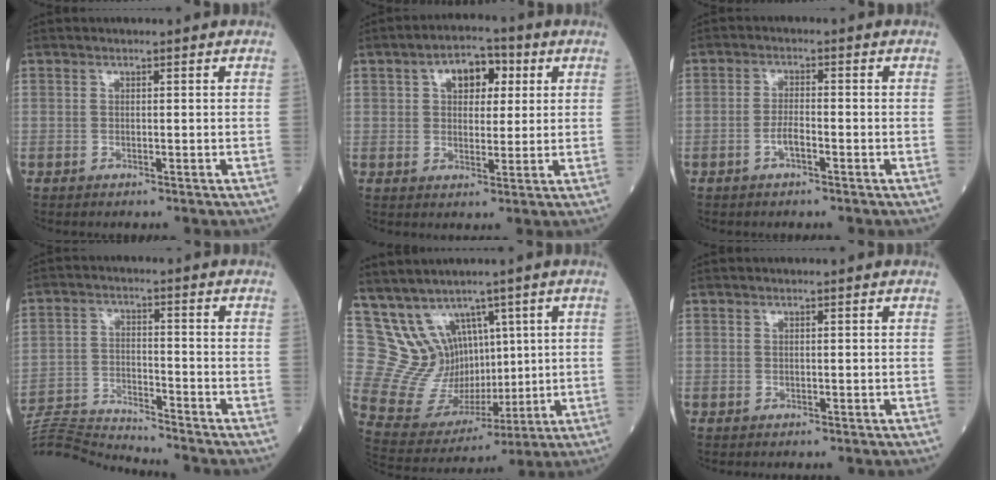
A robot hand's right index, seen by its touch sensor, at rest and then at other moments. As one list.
[{"total": 6.8, "force": [2.3, 3.9, 5.1], "torque": [-0.073, 0.024, 0.034]}, {"total": 2.6, "force": [-1.1, 0.8, 2.2], "torque": [-0.042, 0.002, -0.022]}, {"total": 10.7, "force": [-10.6, -1.4, 0.1], "torque": [-0.007, 0.008, -0.197]}, {"total": 9.8, "force": [5.6, 7.5, 3.2], "torque": [-0.078, 0.045, 0.133]}, {"total": 0.0}]